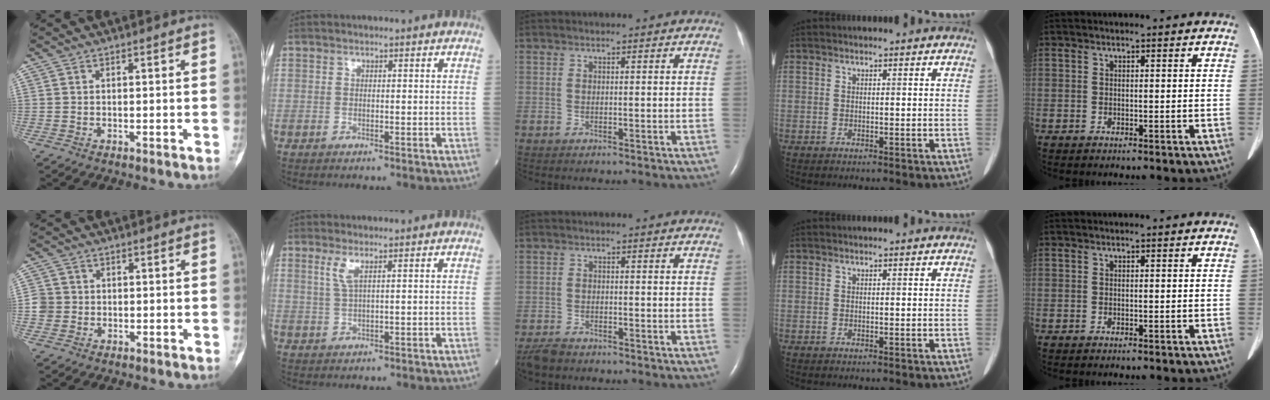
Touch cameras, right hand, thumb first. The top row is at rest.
{"thumb": {"total": 3.0, "force": [-0.4, 2.9, 0.3], "torque": [0.019, 0.009, -0.015]}, "index": {"total": 2.1, "force": [0.9, 0.0, 1.9], "torque": [-0.052, 0.003, 0.021]}, "middle": {"total": 3.3, "force": [-2.9, 1.2, 1.0], "torque": [-0.026, -0.007, -0.051]}}